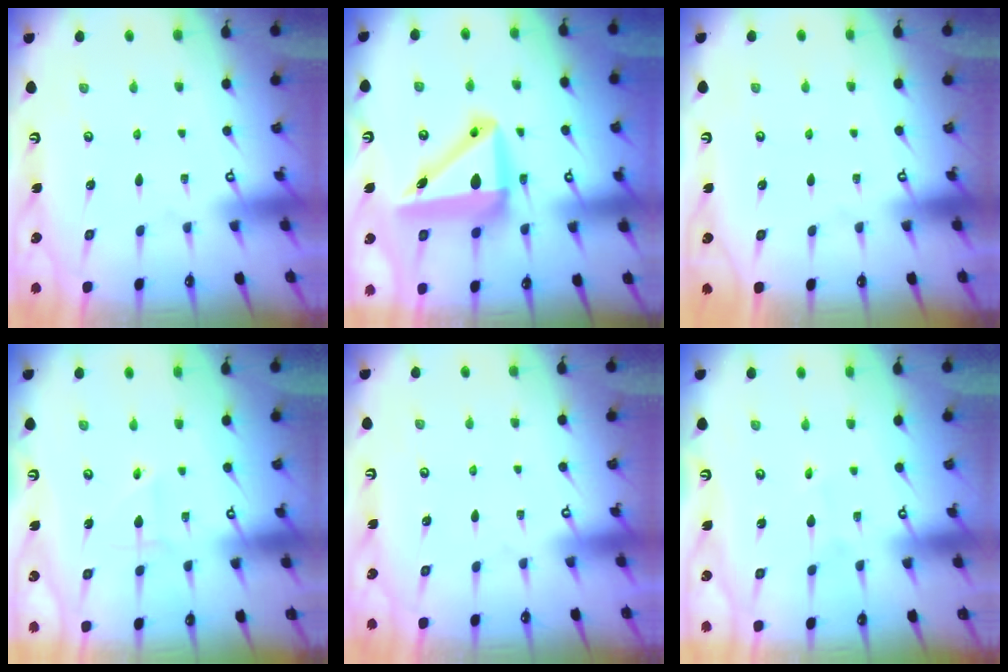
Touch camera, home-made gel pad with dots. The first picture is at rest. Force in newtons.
{"total": 13.3, "press": 13.0, "slide": 2.8}
{"total": 0.0}
{"total": 3.7, "press": 3.7, "slide": 0.3}
{"total": 0.0}
{"total": 0.5, "press": 0.5, "slide": 0.0}